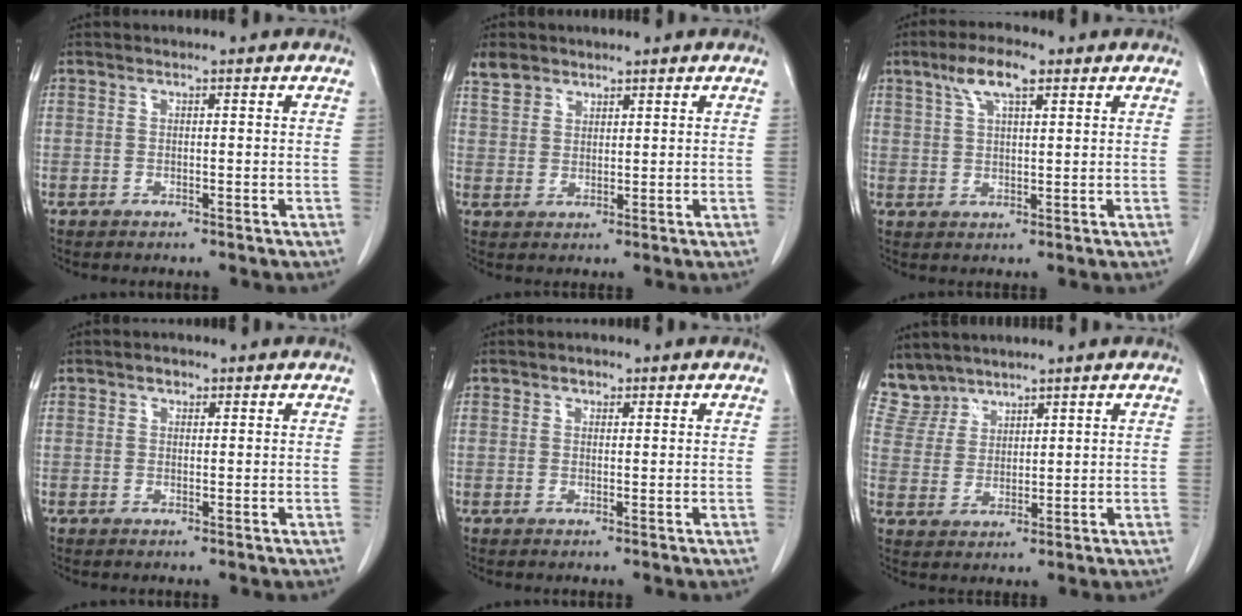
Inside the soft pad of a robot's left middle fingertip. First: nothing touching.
{"total": 3.8, "force": [3.0, 2.1, 0.8], "torque": [-0.021, 0.009, 0.065]}
{"total": 6.1, "force": [3.6, 1.5, 4.8], "torque": [-0.097, 0.014, 0.065]}
{"total": 1.1, "force": [0.7, 0.7, 0.4], "torque": [-0.006, 0.000, 0.010]}
{"total": 1.1, "force": [0.7, 0.7, 0.4], "torque": [-0.005, 0.000, 0.010]}
{"total": 4.8, "force": [4.5, 1.4, -0.6], "torque": [0.006, 0.007, 0.105]}